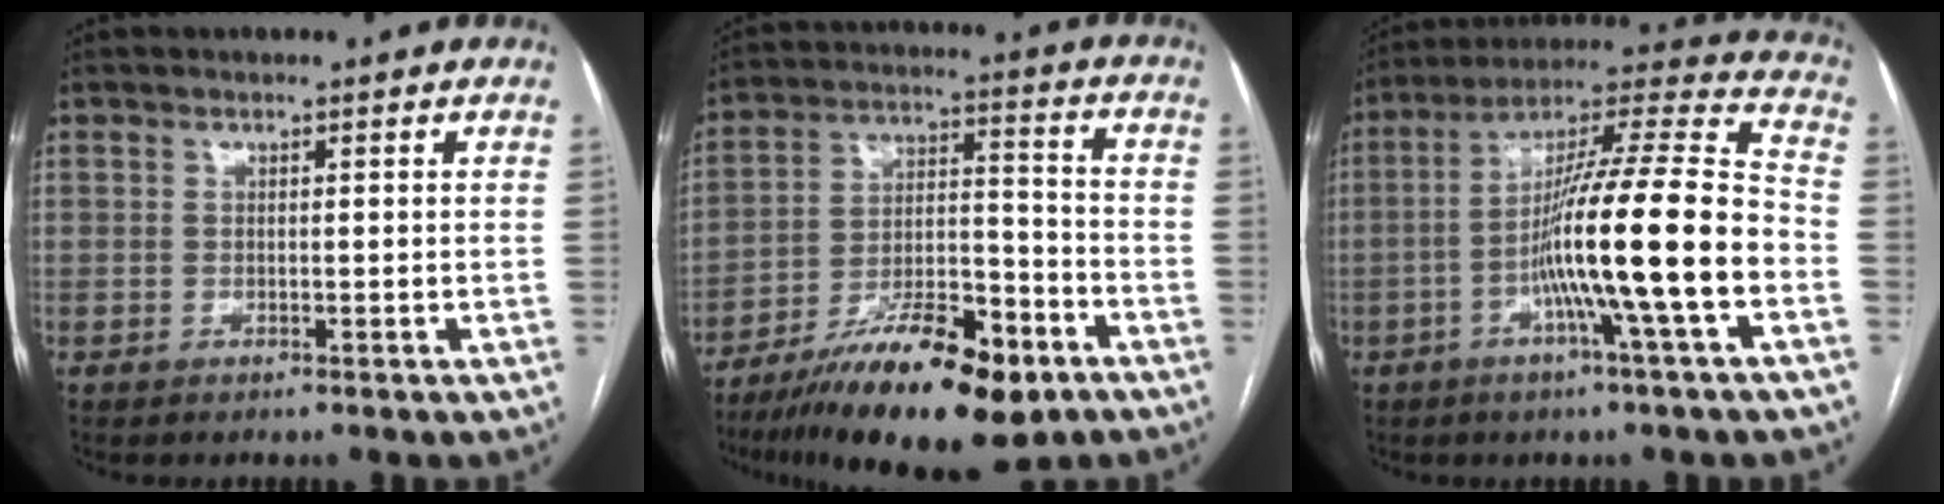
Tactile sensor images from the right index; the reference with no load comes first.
{"total": 18.8, "force": [-12.1, 4.8, 13.6], "torque": [-0.213, -0.001, -0.200]}
{"total": 18.8, "force": [-5.2, -0.6, 18.0], "torque": [-0.303, 0.007, -0.097]}